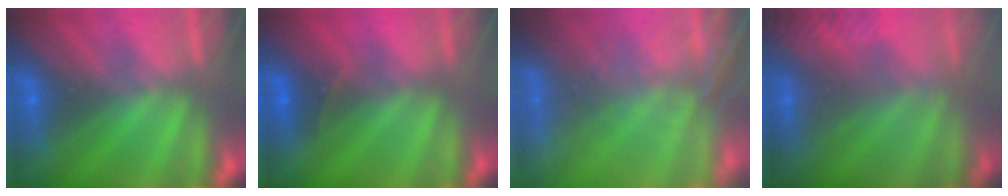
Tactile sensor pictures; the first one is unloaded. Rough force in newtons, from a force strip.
{"total": 2.6}
{"total": 6.7}
{"total": 3.0}